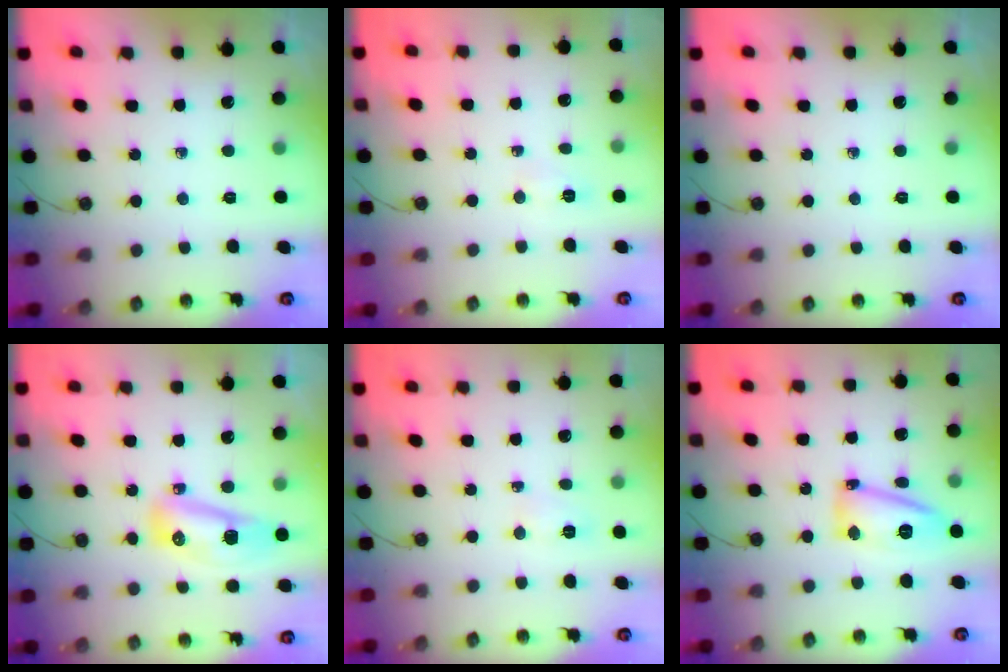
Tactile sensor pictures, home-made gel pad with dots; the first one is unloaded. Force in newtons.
{"total": 2.8, "press": 2.5, "slide": 1.2}
{"total": 0.0}
{"total": 14.7, "press": 12.1, "slide": 8.3}
{"total": 3.6, "press": 3.4, "slide": 0.9}
{"total": 12.7, "press": 12.6, "slide": 1.4}